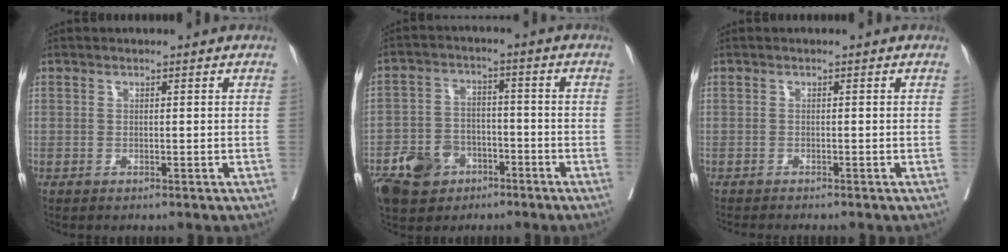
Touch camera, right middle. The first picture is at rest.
{"total": 9.8, "force": [-5.6, 6.9, 4.0], "torque": [-0.086, 0.007, -0.092]}
{"total": 2.9, "force": [-2.7, 0.0, 1.2], "torque": [-0.015, -0.005, -0.039]}